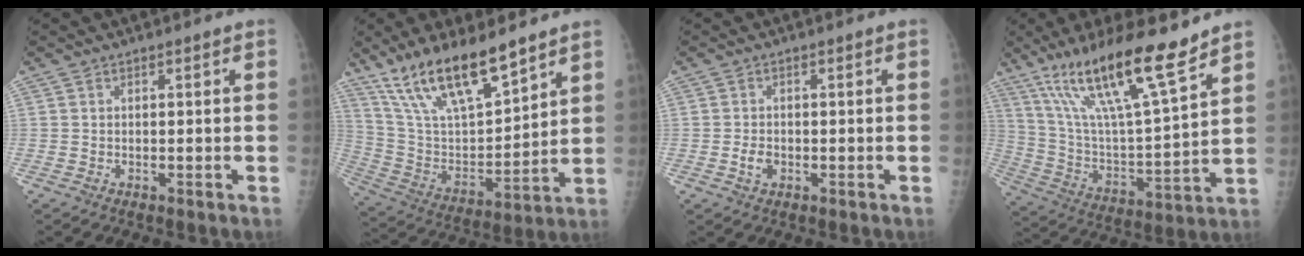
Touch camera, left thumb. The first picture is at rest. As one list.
[{"total": 18.7, "force": [13.6, 5.8, 11.6], "torque": [-0.180, -0.062, 0.262]}, {"total": 2.3, "force": [-0.6, 1.7, 1.4], "torque": [-0.021, 0.003, -0.011]}, {"total": 20.8, "force": [14.4, 3.0, 14.8], "torque": [-0.245, -0.062, 0.263]}]